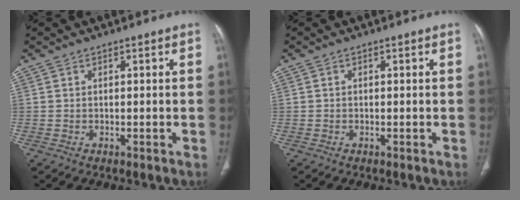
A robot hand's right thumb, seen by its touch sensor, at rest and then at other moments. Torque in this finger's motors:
{"motor_torque": [-0.42, 0.52, -0.27, 0.14, -0.03]}